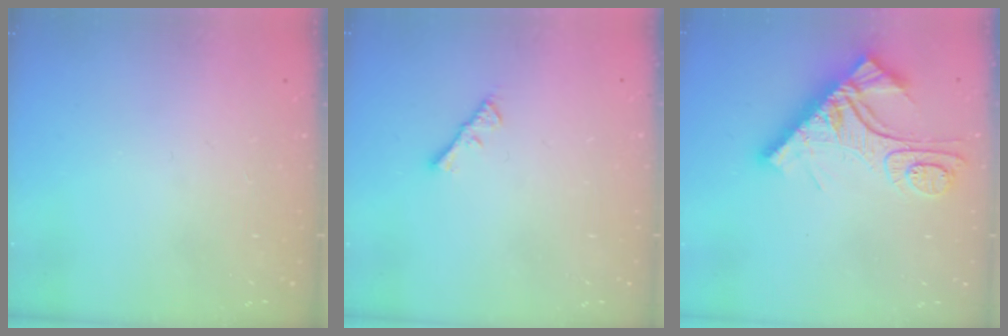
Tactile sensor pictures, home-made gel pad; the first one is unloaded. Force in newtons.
{"total": 2.3, "press": 2.2, "slide": 0.4}
{"total": 14.4, "press": 14.3, "slide": 1.5}